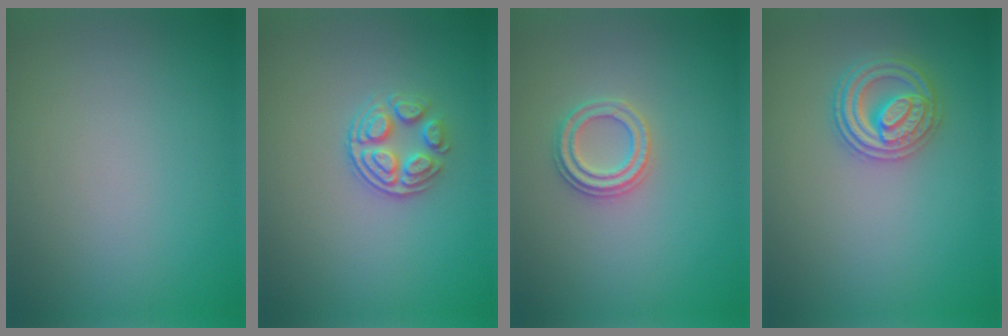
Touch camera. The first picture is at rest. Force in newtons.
{"total": 3.0, "press": 2.6, "slide": 1.5}
{"total": 2.3, "press": 2.3, "slide": 0.4}
{"total": 3.6, "press": 3.4, "slide": 1.0}